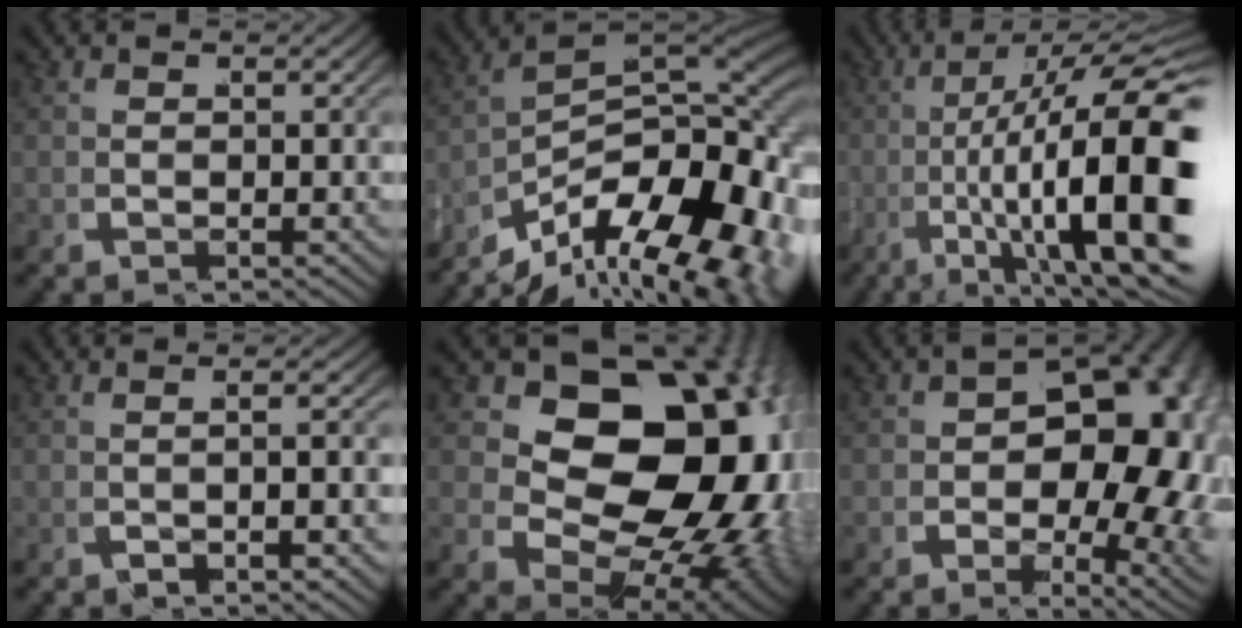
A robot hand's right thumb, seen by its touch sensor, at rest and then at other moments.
{"total": 18.6, "force": [-2.8, 11.1, 14.7], "torque": [-0.207, -0.041, -0.025]}
{"total": 17.7, "force": [-0.8, 8.6, 15.4], "torque": [-0.260, -0.043, 0.019]}
{"total": 2.3, "force": [-0.5, 0.3, 2.2], "torque": [-0.047, 0.011, -0.005]}
{"total": 26.0, "force": [2.5, 17.4, 19.2], "torque": [-0.311, -0.045, 0.059]}
{"total": 14.8, "force": [0.1, 9.6, 11.3], "torque": [-0.147, -0.030, 0.010]}